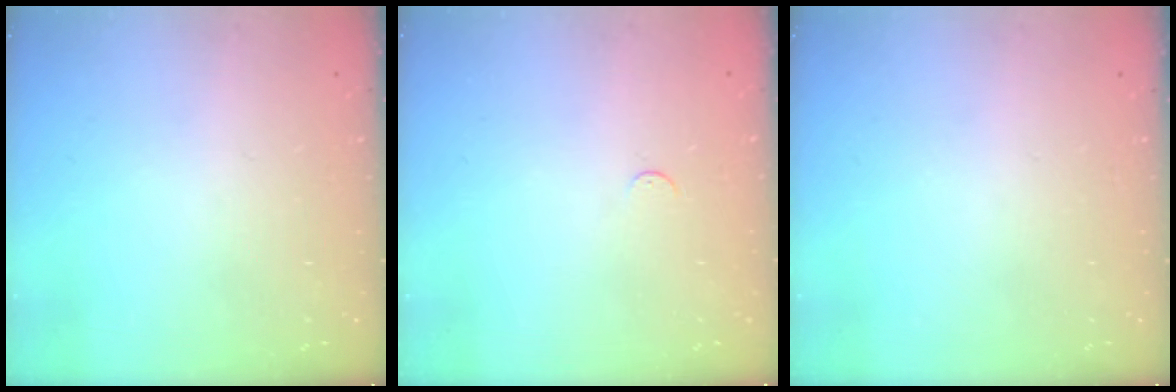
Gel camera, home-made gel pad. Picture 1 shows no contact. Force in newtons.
{"total": 2.7, "press": 2.7, "slide": 0.4}
{"total": 0.0}